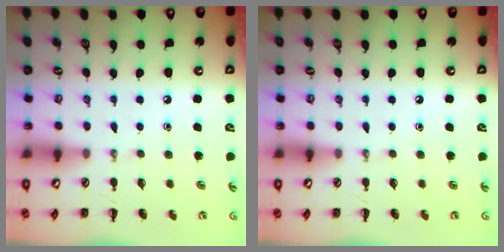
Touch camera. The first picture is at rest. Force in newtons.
{"total": 0.0}